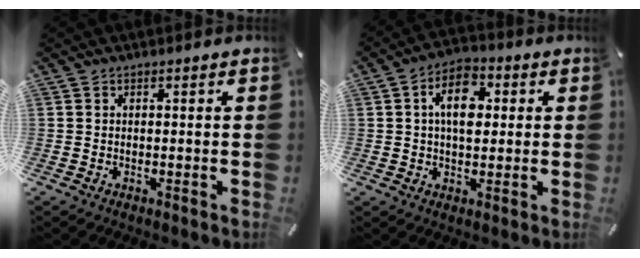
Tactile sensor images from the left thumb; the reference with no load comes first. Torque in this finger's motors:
{"motor_torque": [1.18, 2.19, 1.12, -0.62, 0.40]}